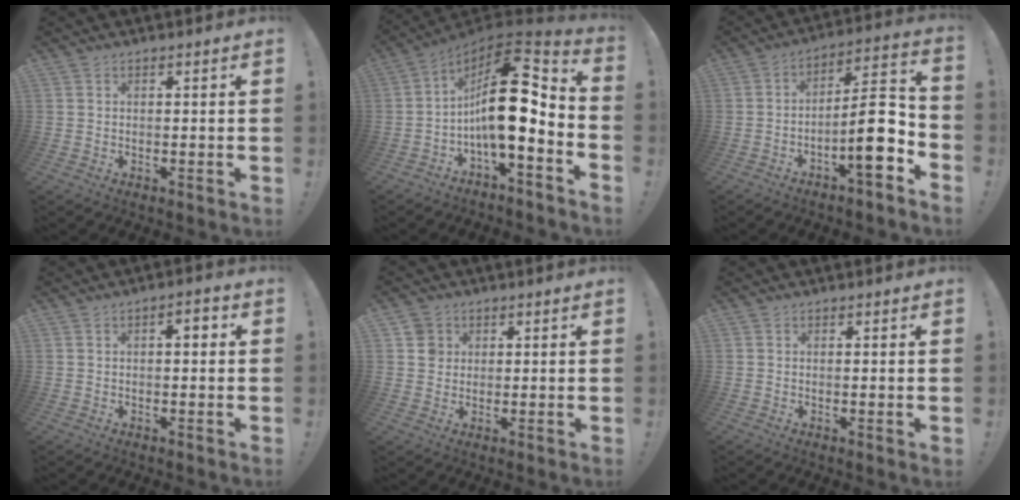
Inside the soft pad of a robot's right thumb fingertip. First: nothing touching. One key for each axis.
{"total": 19.1, "fx": 0.1, "fy": 7.5, "fz": 17.6, "tx": -0.303, "ty": 0.000, "tz": 0.003}
{"total": 13.5, "fx": -5.1, "fy": 3.6, "fz": 11.9, "tx": -0.173, "ty": 0.027, "tz": -0.086}
{"total": 2.7, "fx": -0.2, "fy": 1.3, "fz": 2.4, "tx": -0.032, "ty": 0.006, "tz": -0.010}
{"total": 4.1, "fx": 1.3, "fy": 3.8, "fz": 1.1, "tx": -0.014, "ty": 0.004, "tz": 0.024}
{"total": 0.7, "fx": 0.0, "fy": -0.2, "fz": 0.7, "tx": -0.011, "ty": 0.000, "tz": -0.002}